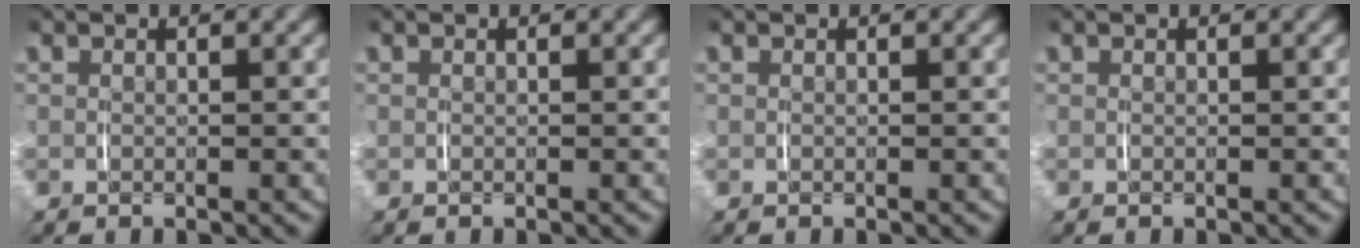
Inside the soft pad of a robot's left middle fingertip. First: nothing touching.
{"total": 0.0}
{"total": 0.0}
{"total": 0.0}